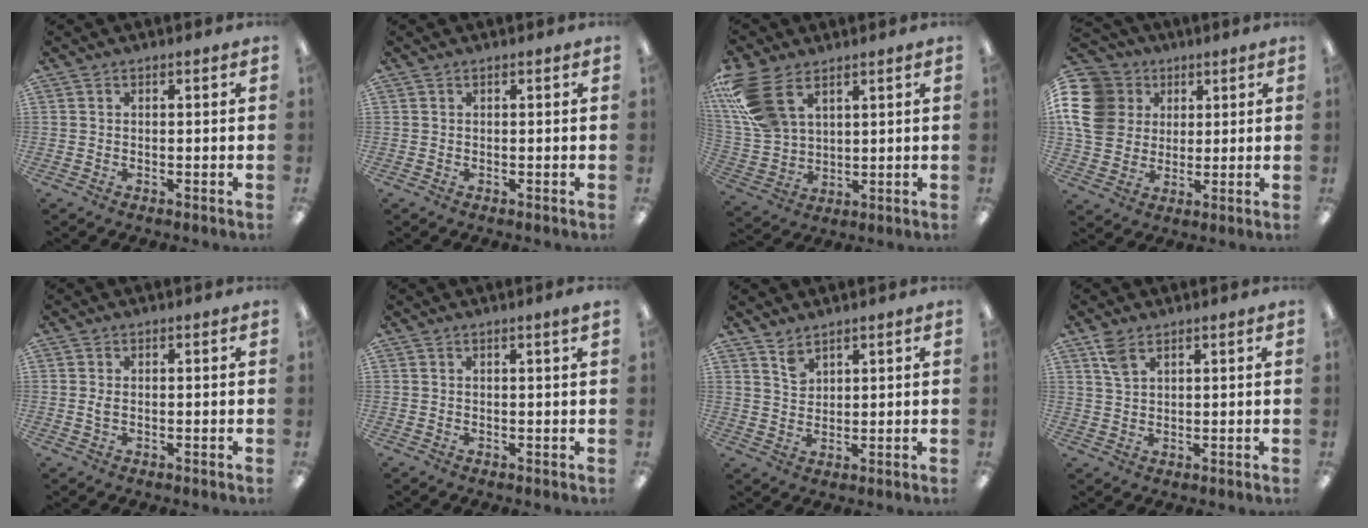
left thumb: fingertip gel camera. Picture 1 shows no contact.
{"total": 0.0}
{"total": 15.1, "force": [7.7, 9.1, 9.3], "torque": [-0.225, -0.015, 0.148]}
{"total": 15.0, "force": [3.9, 12.8, 6.7], "torque": [-0.152, -0.008, 0.077]}
{"total": 1.6, "force": [0.1, 0.9, 1.3], "torque": [-0.026, 0.004, 0.001]}
{"total": 1.1, "force": [0.7, -0.1, 0.8], "torque": [-0.015, -0.001, 0.012]}
{"total": 3.9, "force": [3.1, 2.0, 1.2], "torque": [-0.023, -0.013, 0.059]}
{"total": 4.3, "force": [2.9, 2.0, 2.4], "torque": [-0.048, -0.004, 0.053]}